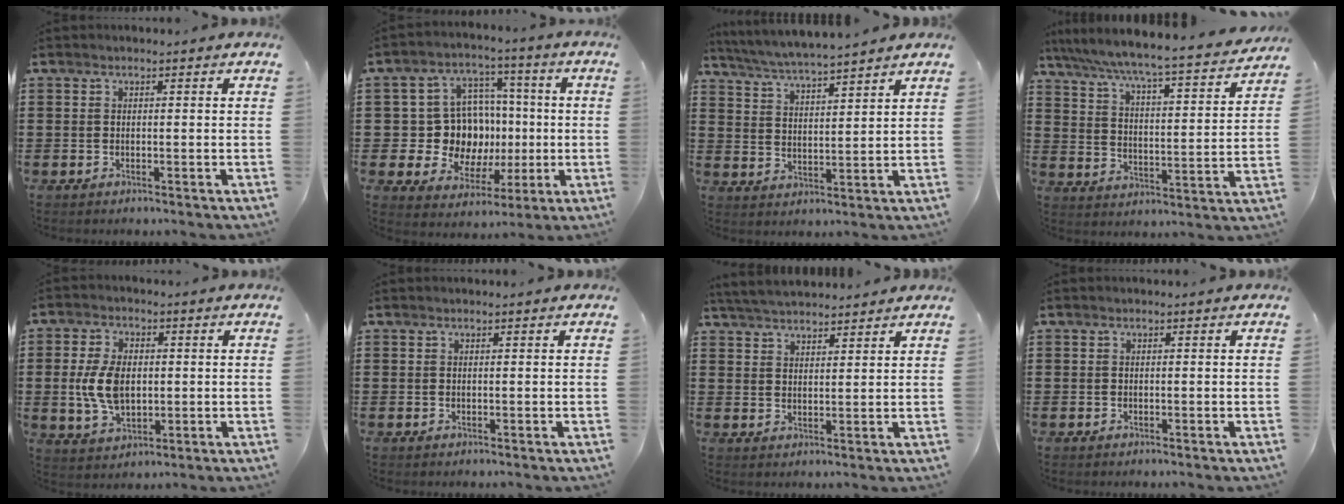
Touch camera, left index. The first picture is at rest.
{"total": 11.6, "force": [0.4, 10.7, 4.4], "torque": [-0.104, 0.007, 0.024]}
{"total": 4.8, "force": [4.7, -0.6, 1.0], "torque": [-0.040, -0.027, 0.080]}
{"total": 5.3, "force": [4.9, -0.6, 2.0], "torque": [-0.064, -0.047, 0.072]}
{"total": 7.5, "force": [0.2, 4.7, 5.9], "torque": [-0.151, 0.002, -0.005]}
{"total": 0.0}
{"total": 4.2, "force": [4.1, 0.2, 0.8], "torque": [-0.028, -0.010, 0.076]}
{"total": 0.0}